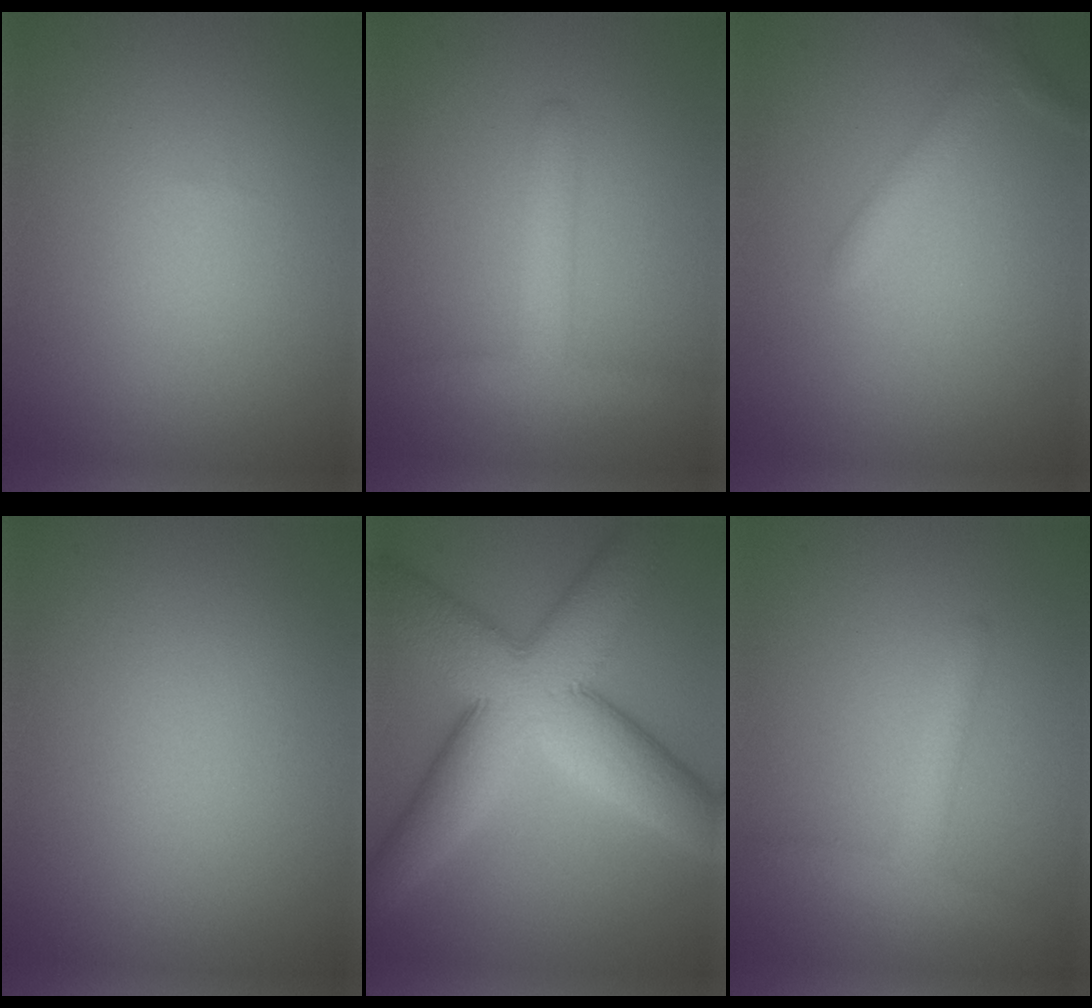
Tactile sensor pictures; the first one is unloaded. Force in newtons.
{"total": 3.4, "press": 3.4, "slide": 0.2}
{"total": 1.7, "press": 1.7, "slide": 0.1}
{"total": 0.0}
{"total": 11.8, "press": 11.8, "slide": 0.3}
{"total": 2.7, "press": 2.7, "slide": 0.2}